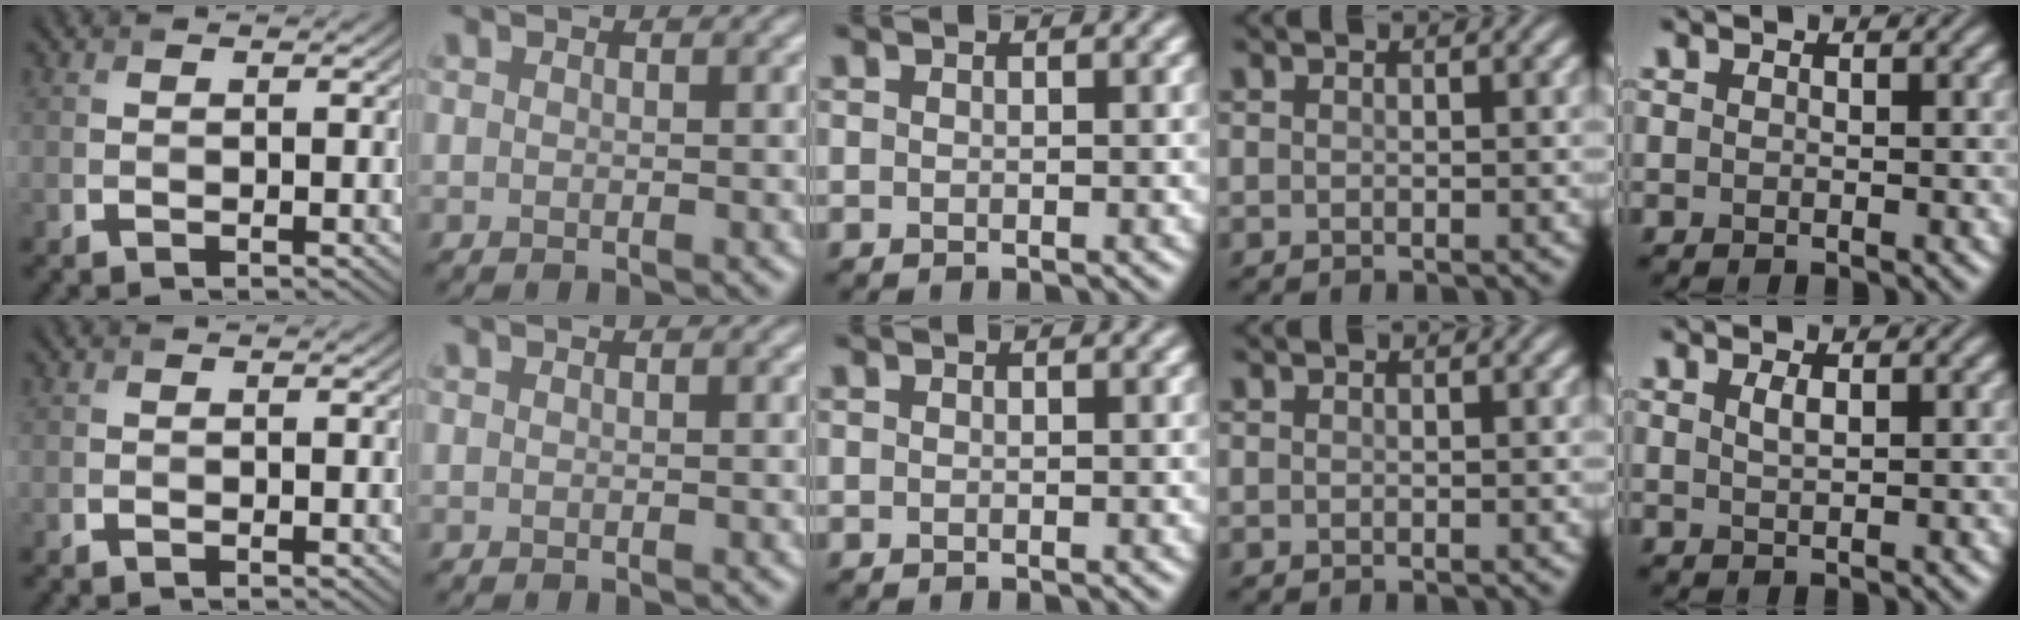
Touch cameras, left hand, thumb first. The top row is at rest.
{"thumb": {"total": 0.5, "force": [-0.4, 0.3, 0.2], "torque": [-0.004, -0.003, -0.006]}, "little": {"total": 1.0, "force": [0.5, 0.3, 0.9], "torque": [-0.018, 0.003, 0.010]}}